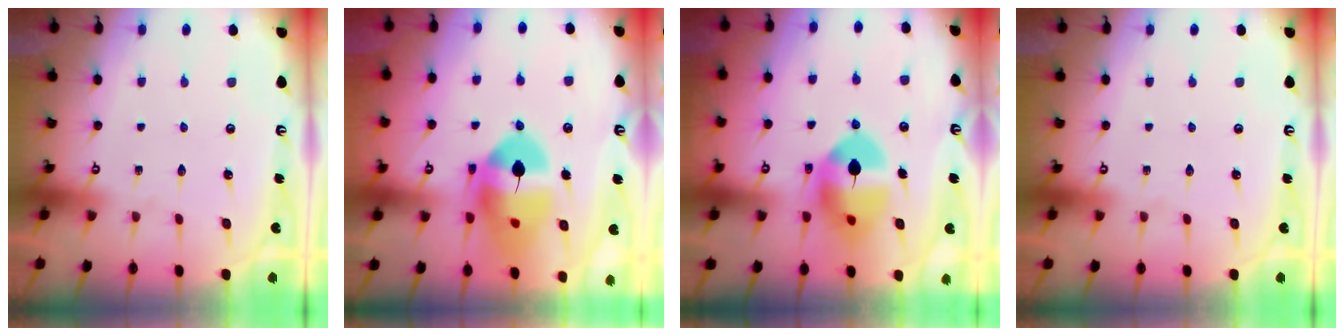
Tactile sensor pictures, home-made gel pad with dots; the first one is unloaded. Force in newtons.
{"total": 16.3, "press": 16.1, "slide": 2.1}
{"total": 12.2, "press": 12.1, "slide": 2.0}
{"total": 0.0}